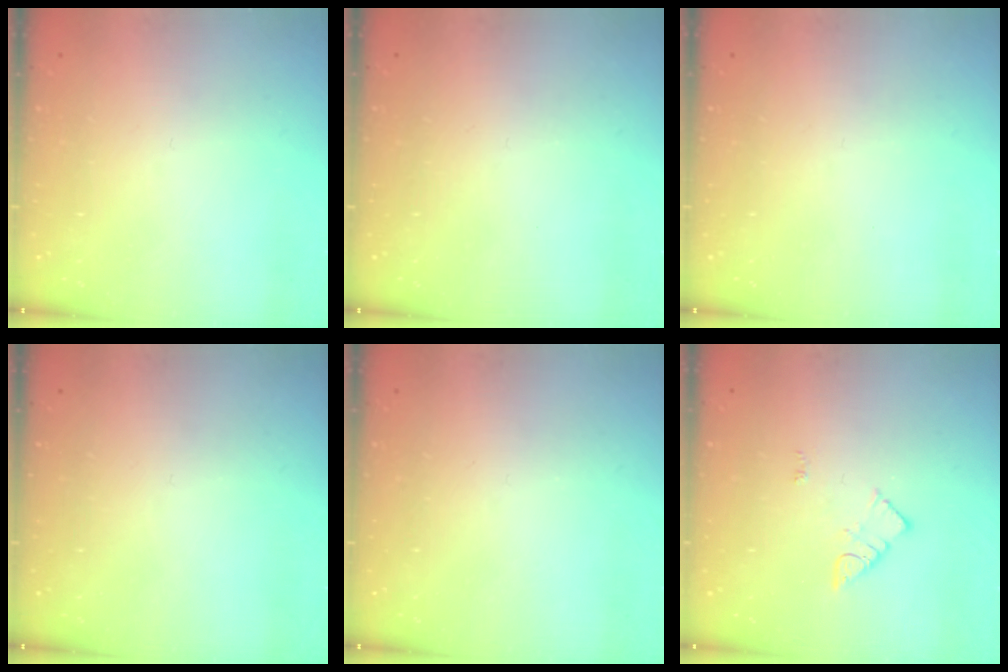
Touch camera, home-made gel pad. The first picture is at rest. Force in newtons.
{"total": 1.8, "press": 1.8, "slide": 0.4}
{"total": 0.0}
{"total": 0.0}
{"total": 2.2, "press": 2.1, "slide": 0.4}
{"total": 3.6, "press": 3.6, "slide": 0.4}